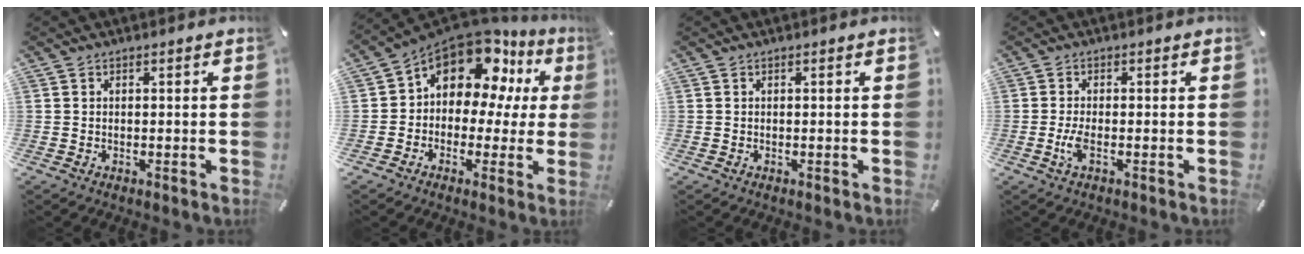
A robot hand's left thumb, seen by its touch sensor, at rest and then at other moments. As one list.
[{"total": 13.6, "force": [7.4, 8.5, 7.7], "torque": [-0.130, -0.057, 0.130]}, {"total": 0.0}, {"total": 3.1, "force": [-0.7, 1.1, 2.8], "torque": [-0.069, -0.006, -0.018]}]